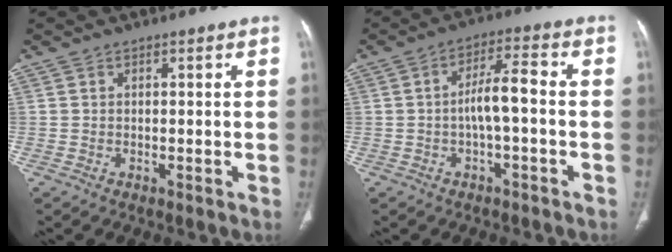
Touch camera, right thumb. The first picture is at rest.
{"total": 6.2, "force": [-1.0, 1.7, 5.9], "torque": [-0.110, 0.030, -0.022]}